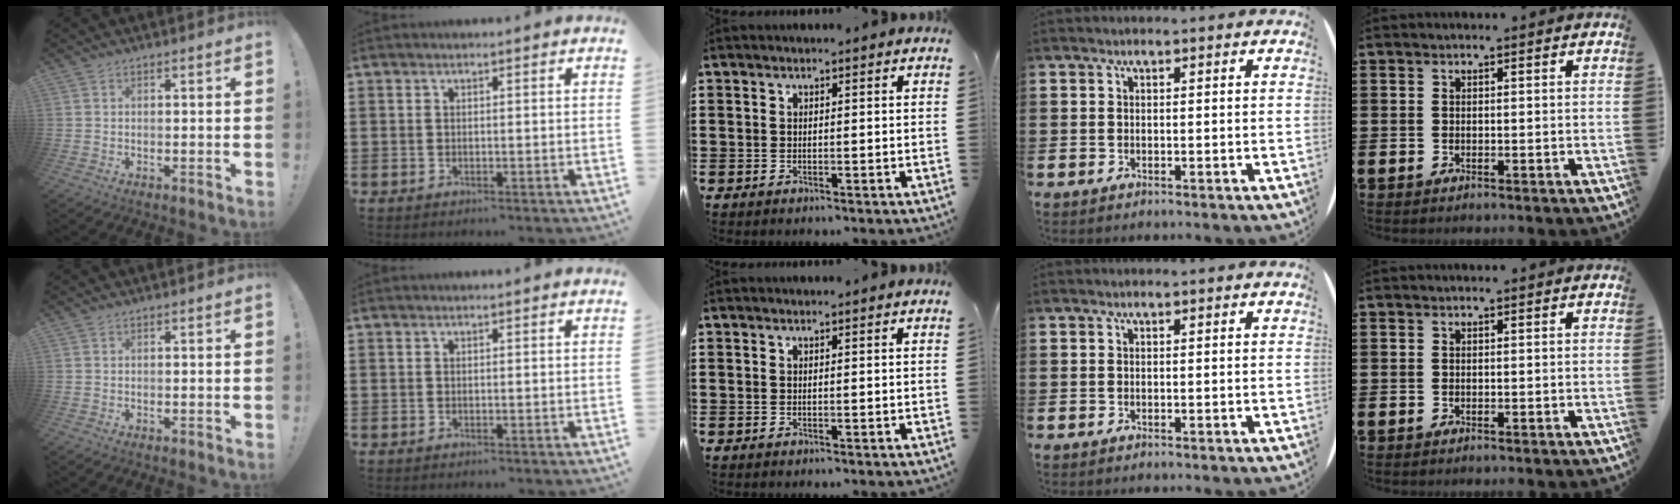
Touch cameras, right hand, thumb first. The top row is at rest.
{}